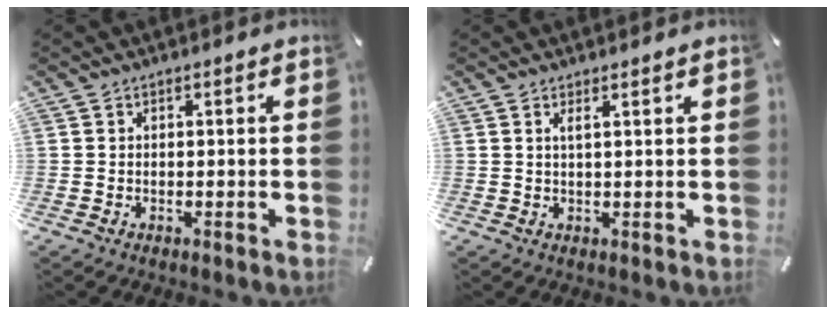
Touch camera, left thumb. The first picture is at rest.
{"total": 1.8, "force": [0.9, 0.0, 1.6], "torque": [-0.033, -0.001, 0.015]}